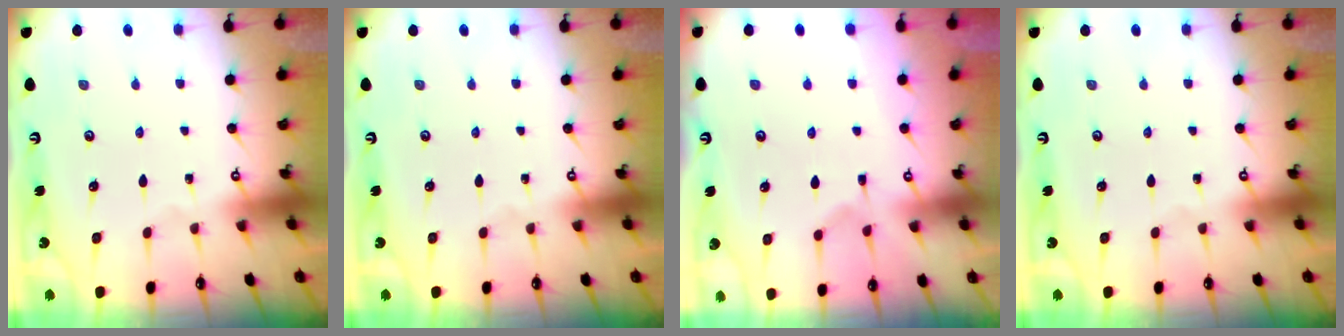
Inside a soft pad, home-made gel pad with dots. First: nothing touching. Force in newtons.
{"total": 0.0}
{"total": 2.3, "press": 1.9, "slide": 1.3}
{"total": 0.0}